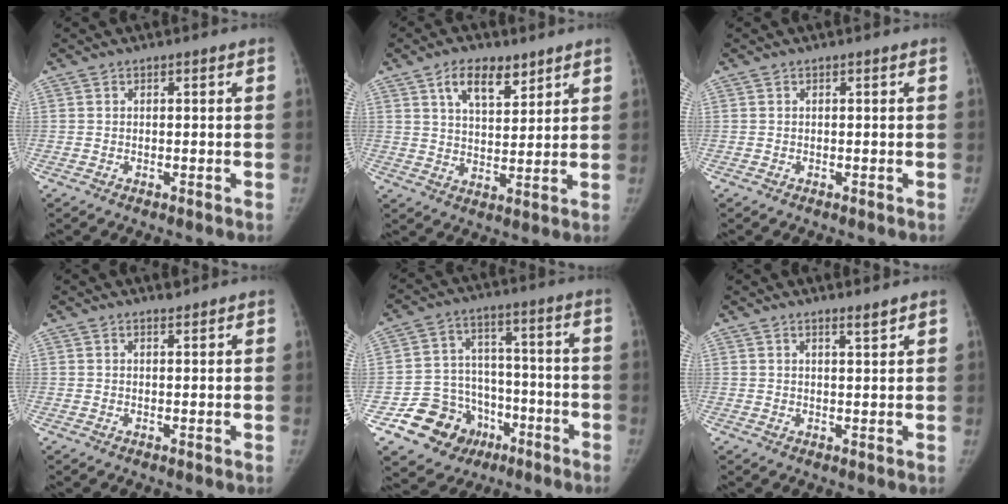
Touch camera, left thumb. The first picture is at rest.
{"total": 8.5, "force": [5.2, 4.2, 5.3], "torque": [-0.065, -0.030, 0.091]}
{"total": 0.0}
{"total": 1.0, "force": [0.9, 0.2, 0.2], "torque": [0.002, -0.007, 0.014]}
{"total": 13.8, "force": [-6.8, 11.5, 3.6], "torque": [-0.023, 0.077, -0.099]}
{"total": 2.0, "force": [1.6, 0.0, 1.1], "torque": [-0.010, -0.015, 0.027]}